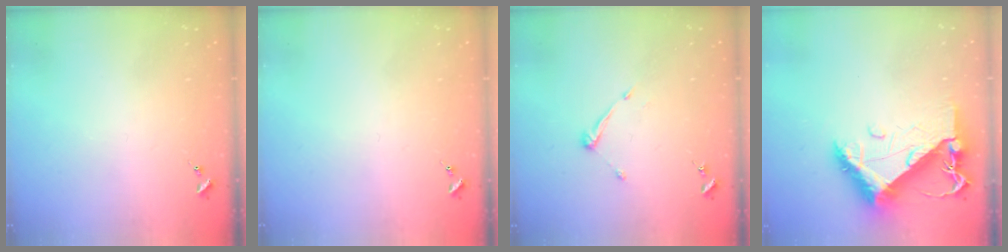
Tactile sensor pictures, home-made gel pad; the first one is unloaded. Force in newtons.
{"total": 0.0}
{"total": 6.6, "press": 6.6, "slide": 0.5}
{"total": 11.3, "press": 11.3, "slide": 1.2}